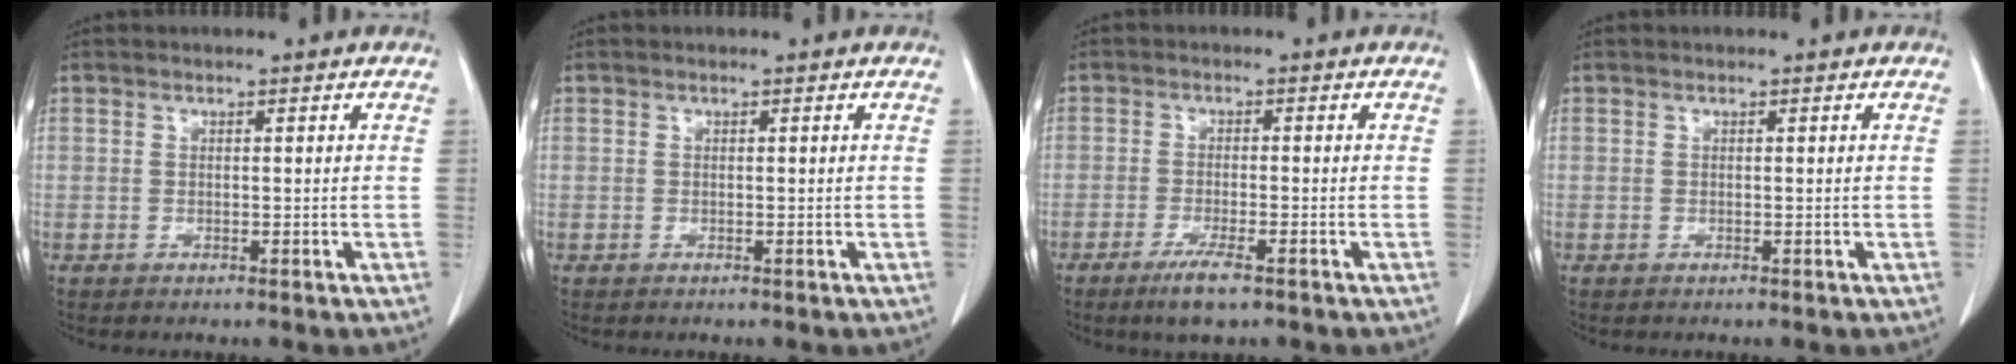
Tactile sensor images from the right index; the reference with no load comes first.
{"total": 0.0}
{"total": 4.5, "force": [-3.0, 0.5, 3.4], "torque": [-0.068, -0.010, -0.052]}
{"total": 0.0}